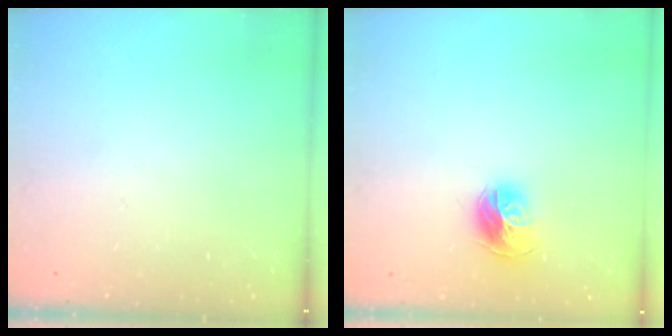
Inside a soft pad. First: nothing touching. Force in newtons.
{"total": 10.6, "press": 10.5, "slide": 1.2}